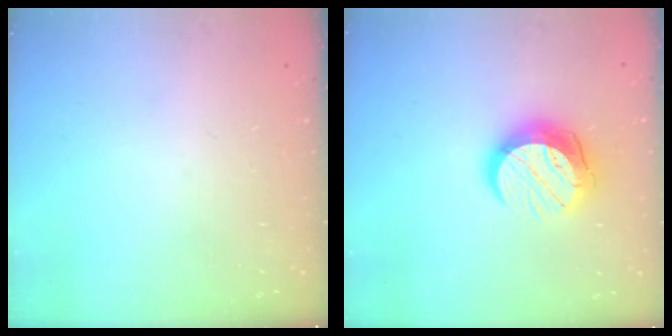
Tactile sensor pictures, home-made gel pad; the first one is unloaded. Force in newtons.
{"total": 13.1, "press": 13.1, "slide": 0.8}